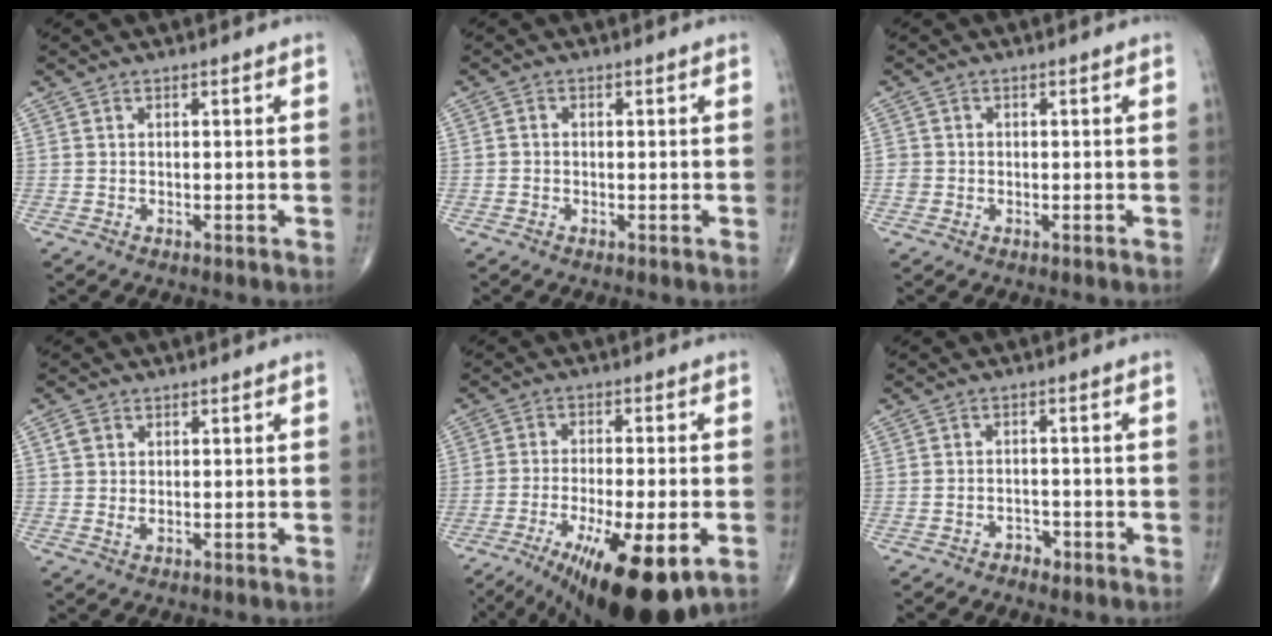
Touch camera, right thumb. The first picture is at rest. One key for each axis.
{"total": 0.8, "fx": -0.2, "fy": 0.7, "fz": 0.3, "tx": 0.003, "ty": 0.002, "tz": -0.007}
{"total": 1.4, "fx": -0.2, "fy": 1.4, "fz": 0.2, "tx": 0.005, "ty": 0.006, "tz": -0.006}
{"total": 2.6, "fx": 1.0, "fy": 1.9, "fz": 1.5, "tx": -0.028, "ty": -0.001, "tz": 0.021}
{"total": 17.7, "fx": -8.3, "fy": 5.0, "fz": 14.8, "tx": -0.219, "ty": -0.013, "tz": -0.124}
{"total": 1.8, "fx": -1.4, "fy": 1.1, "fz": 0.3, "tx": 0.004, "ty": 0.007, "tz": -0.025}